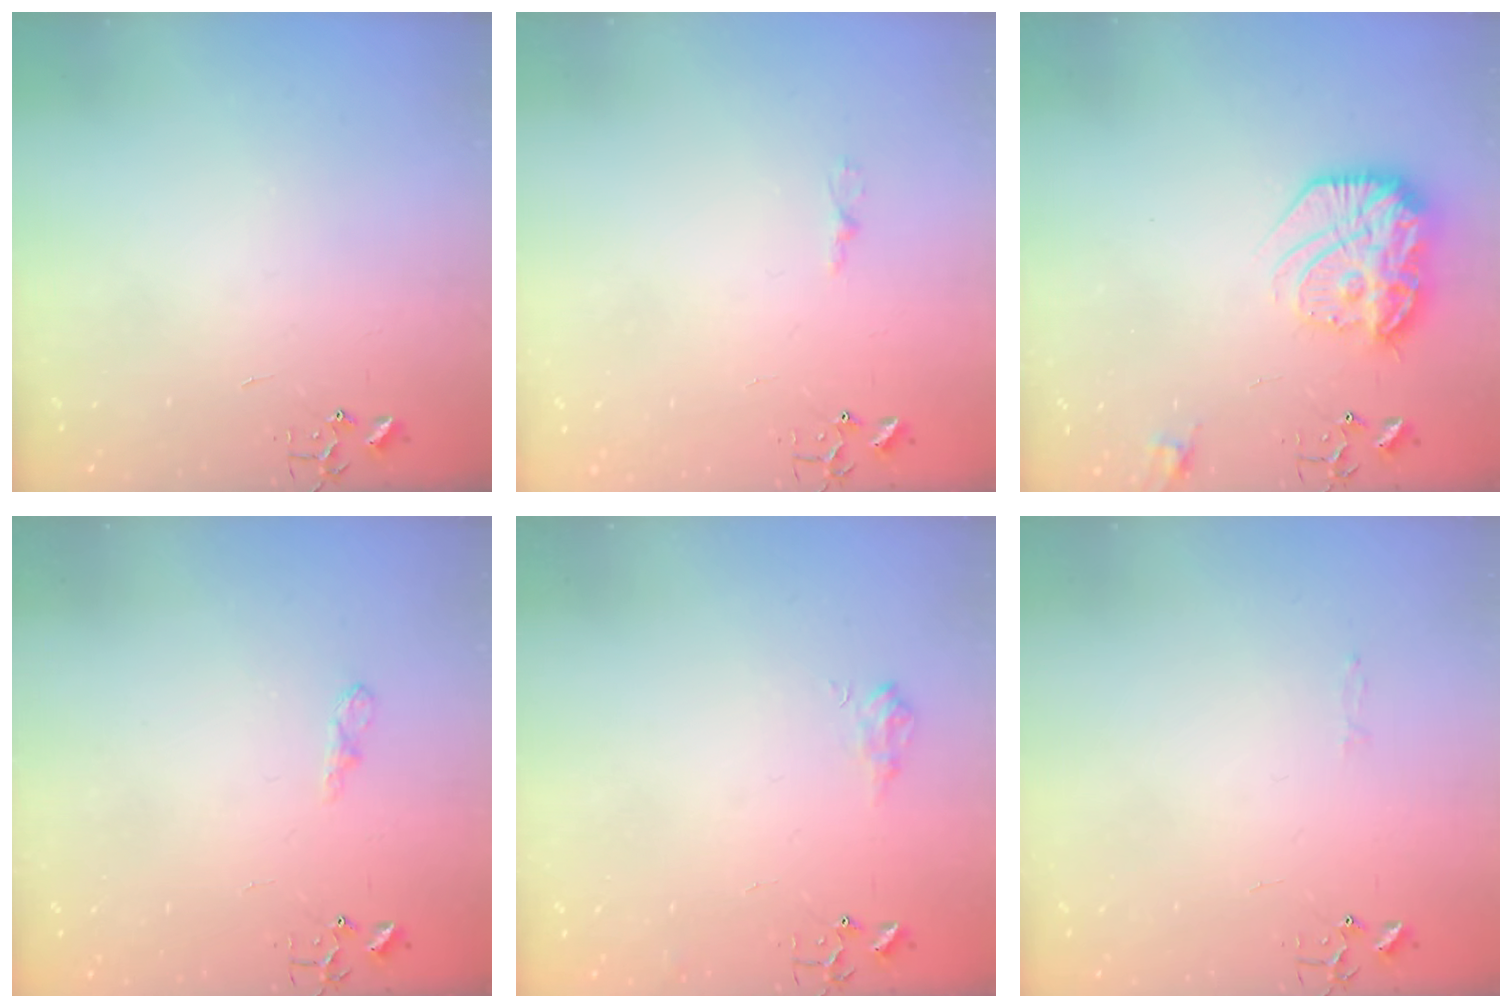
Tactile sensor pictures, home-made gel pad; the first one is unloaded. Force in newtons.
{"total": 2.4, "press": 2.4, "slide": 0.3}
{"total": 18.8, "press": 18.7, "slide": 1.2}
{"total": 5.9, "press": 5.9, "slide": 0.7}
{"total": 6.7, "press": 6.6, "slide": 0.9}
{"total": 2.8, "press": 2.8, "slide": 0.4}